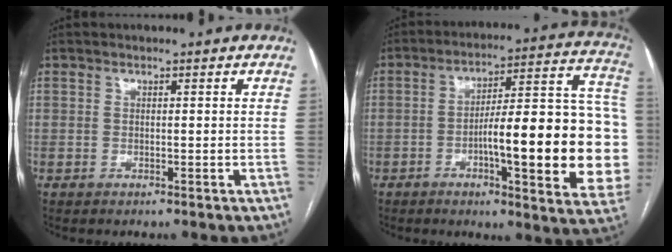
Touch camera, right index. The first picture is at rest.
{"total": 23.8, "force": [-4.0, 4.2, 23.1], "torque": [-0.241, 0.029, -0.047]}